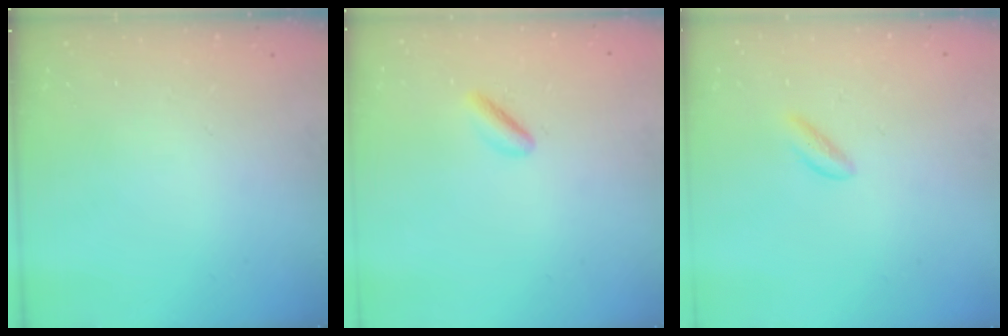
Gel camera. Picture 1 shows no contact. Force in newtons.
{"total": 2.5, "press": 2.4, "slide": 0.8}
{"total": 1.4, "press": 1.4, "slide": 0.3}